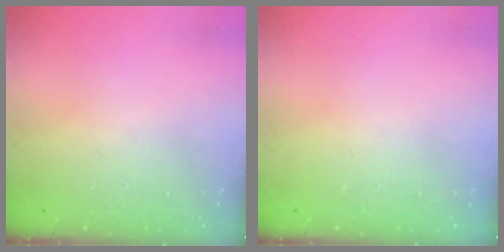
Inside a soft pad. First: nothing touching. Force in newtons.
{"total": 0.0}